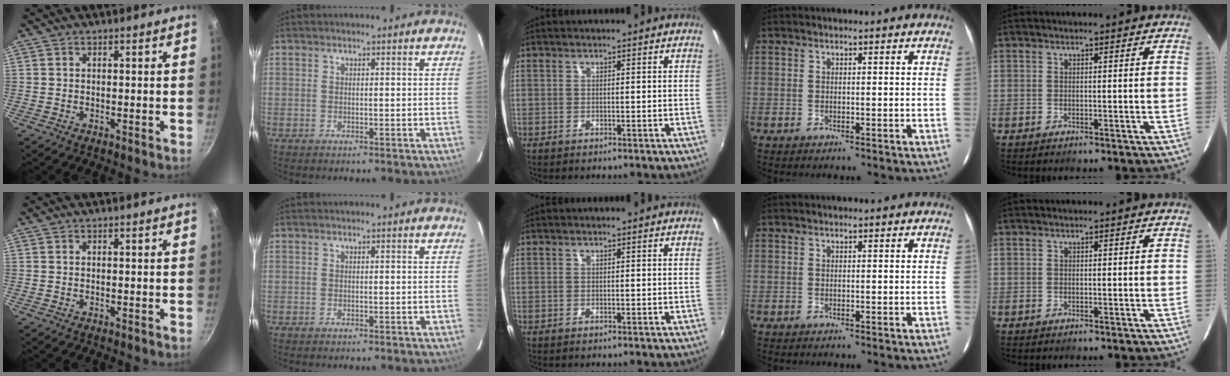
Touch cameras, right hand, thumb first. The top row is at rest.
{}